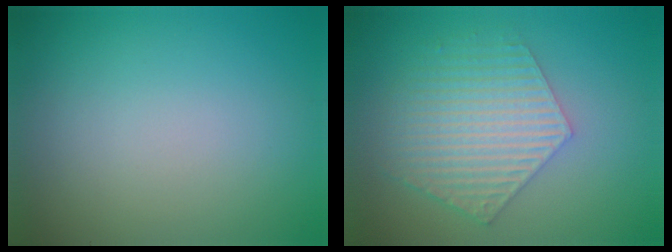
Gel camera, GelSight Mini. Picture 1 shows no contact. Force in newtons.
{"total": 5.6, "press": 4.2, "slide": 3.7}